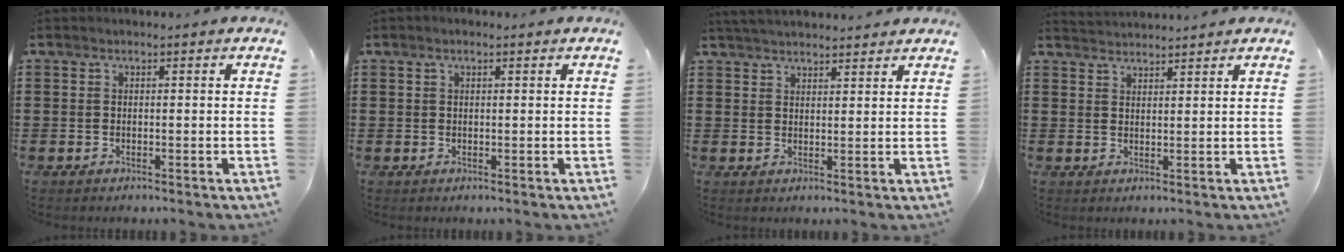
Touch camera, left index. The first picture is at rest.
{"total": 0.7, "force": [0.3, 0.3, 0.5], "torque": [-0.011, 0.003, 0.005]}
{"total": 3.1, "force": [3.1, 0.1, 0.4], "torque": [-0.017, -0.003, 0.059]}
{"total": 2.1, "force": [2.1, -0.1, -0.2], "torque": [-0.001, -0.001, 0.040]}